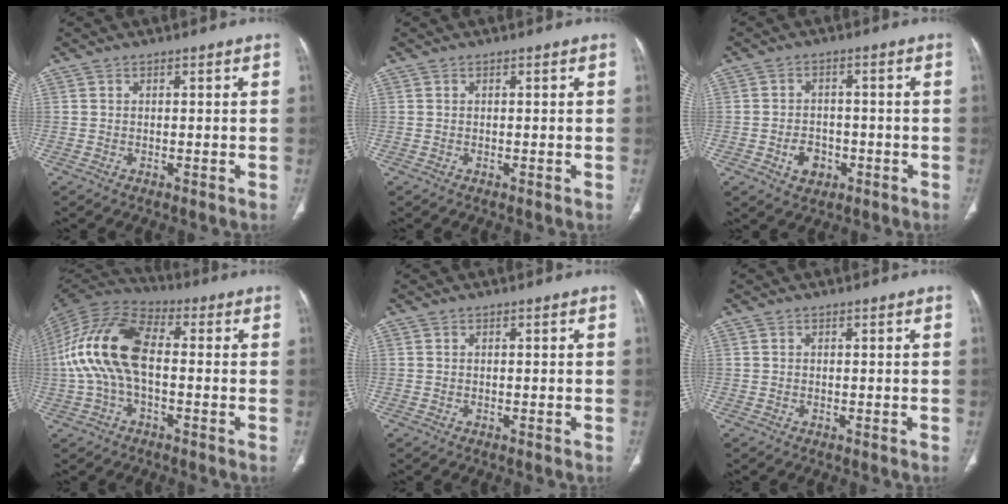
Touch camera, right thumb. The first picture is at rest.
{"total": 0.0}
{"total": 5.1, "force": [-1.9, 3.9, 2.6], "torque": [-0.029, 0.016, -0.025]}
{"total": 15.5, "force": [-0.5, 8.3, 13.0], "torque": [-0.272, 0.036, -0.017]}
{"total": 0.0}
{"total": 0.0}